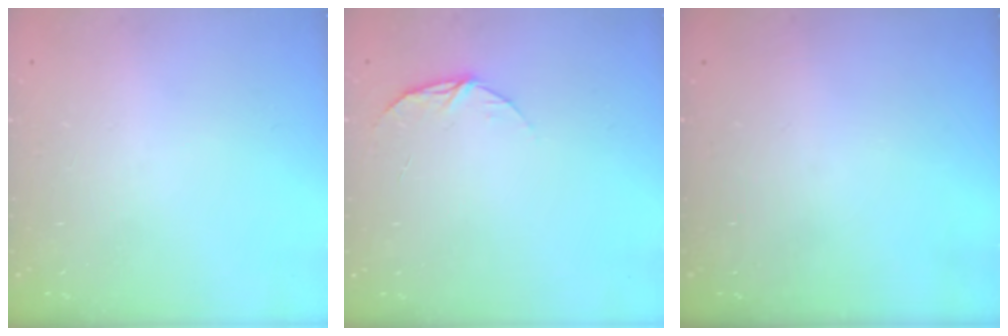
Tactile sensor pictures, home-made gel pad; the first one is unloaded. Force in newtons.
{"total": 6.6, "press": 6.5, "slide": 0.6}
{"total": 0.0}